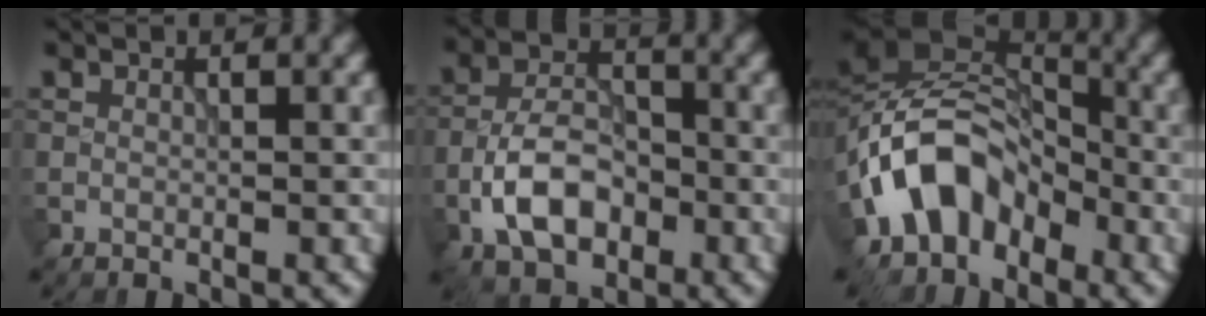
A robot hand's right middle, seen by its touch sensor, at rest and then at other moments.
{"total": 6.2, "force": [-2.5, 3.6, 4.3], "torque": [-0.075, 0.006, -0.050]}
{"total": 8.5, "force": [-4.2, 5.7, 4.7], "torque": [-0.072, 0.013, -0.095]}